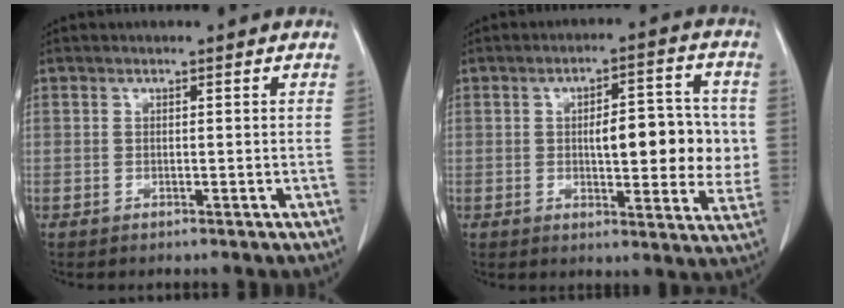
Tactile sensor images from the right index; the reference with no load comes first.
{"total": 11.8, "force": [0.5, 4.2, 11.0], "torque": [-0.142, 0.017, 0.012]}